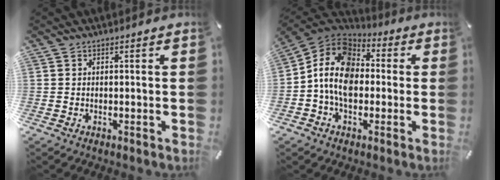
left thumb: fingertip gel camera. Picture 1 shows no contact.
{"total": 12.3, "force": [-2.2, 9.2, 7.8], "torque": [-0.172, 0.026, -0.044]}